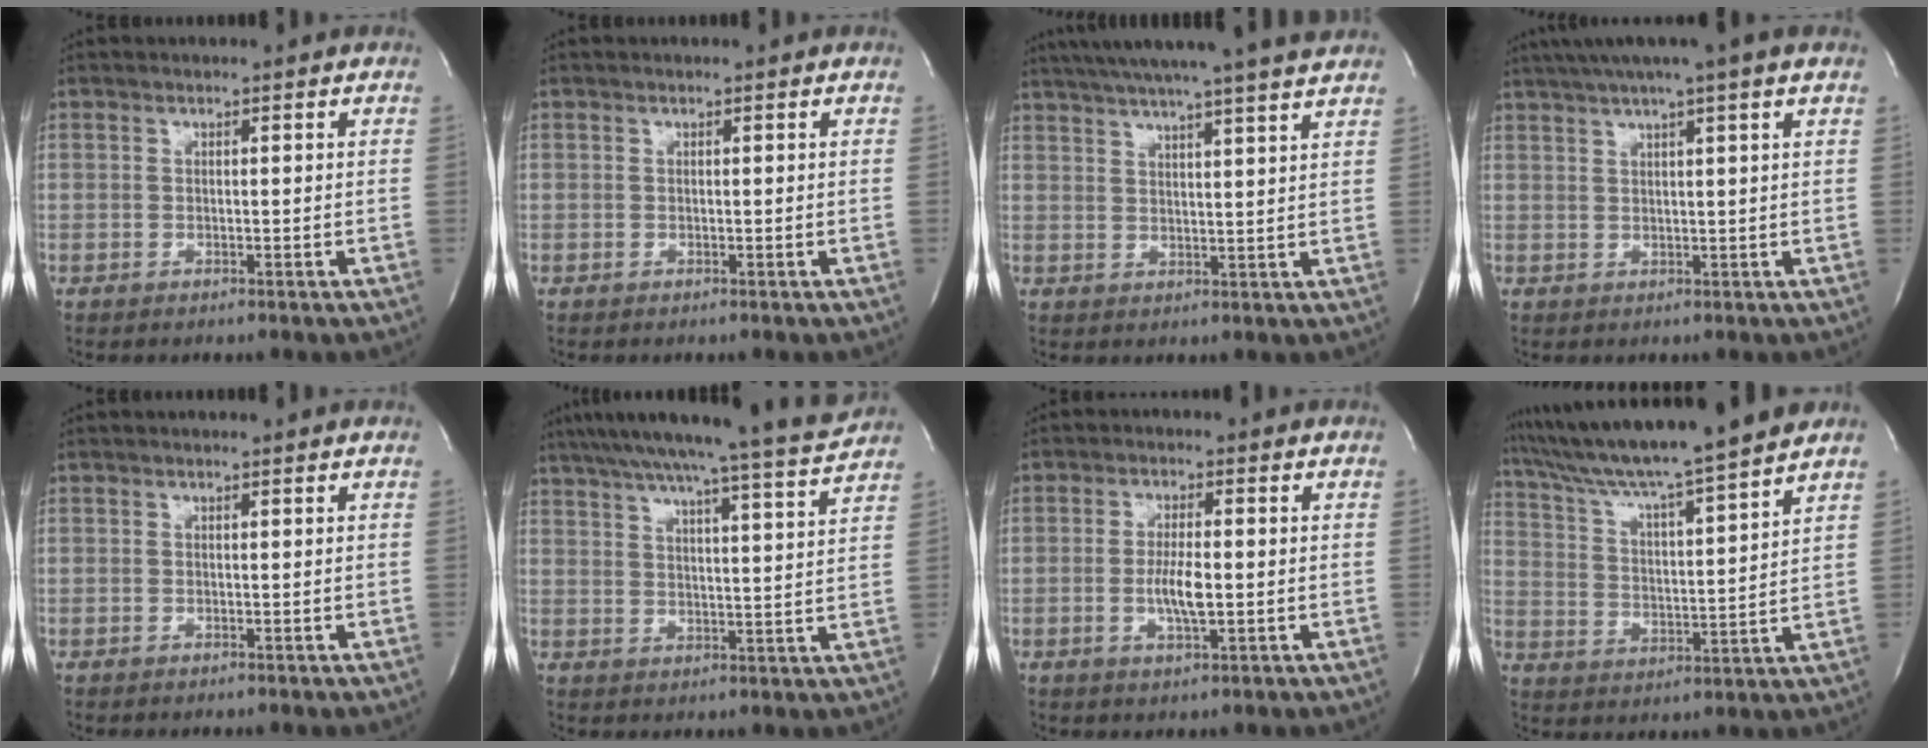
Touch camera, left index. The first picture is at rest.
{"total": 0.0}
{"total": 18.6, "force": [16.4, -0.7, 8.8], "torque": [-0.151, 0.002, 0.221]}
{"total": 9.2, "force": [6.9, -0.7, 6.1], "torque": [-0.107, 0.033, 0.093]}
{"total": 0.8, "force": [0.8, 0.0, 0.3], "torque": [-0.005, 0.007, 0.010]}
{"total": 18.7, "force": [17.0, -1.6, 7.6], "torque": [-0.134, -0.030, 0.234]}
{"total": 4.7, "force": [-0.7, 0.8, 4.5], "torque": [-0.093, -0.007, -0.011]}
{"total": 17.4, "force": [15.3, -1.2, 8.3], "torque": [-0.150, 0.001, 0.243]}